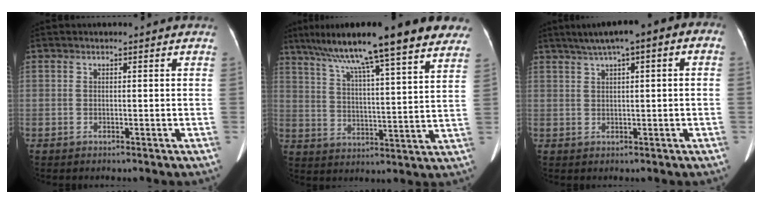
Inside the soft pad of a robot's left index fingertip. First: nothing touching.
{"total": 23.4, "force": [17.8, 1.9, 15.0], "torque": [-0.246, 0.034, 0.251]}
{"total": 8.5, "force": [3.6, 1.7, 7.5], "torque": [-0.118, 0.040, 0.048]}